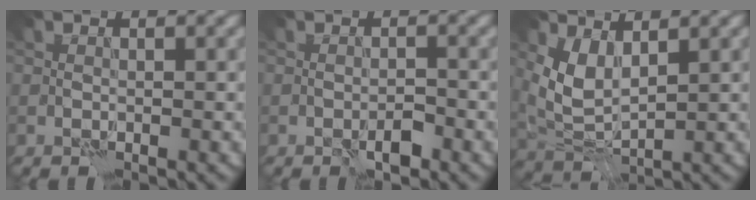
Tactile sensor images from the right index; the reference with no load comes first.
{"total": 1.7, "force": [-1.1, 0.6, 1.2], "torque": [-0.017, 0.004, -0.016]}
{"total": 3.5, "force": [2.2, 1.4, 2.4], "torque": [-0.061, -0.008, 0.053]}